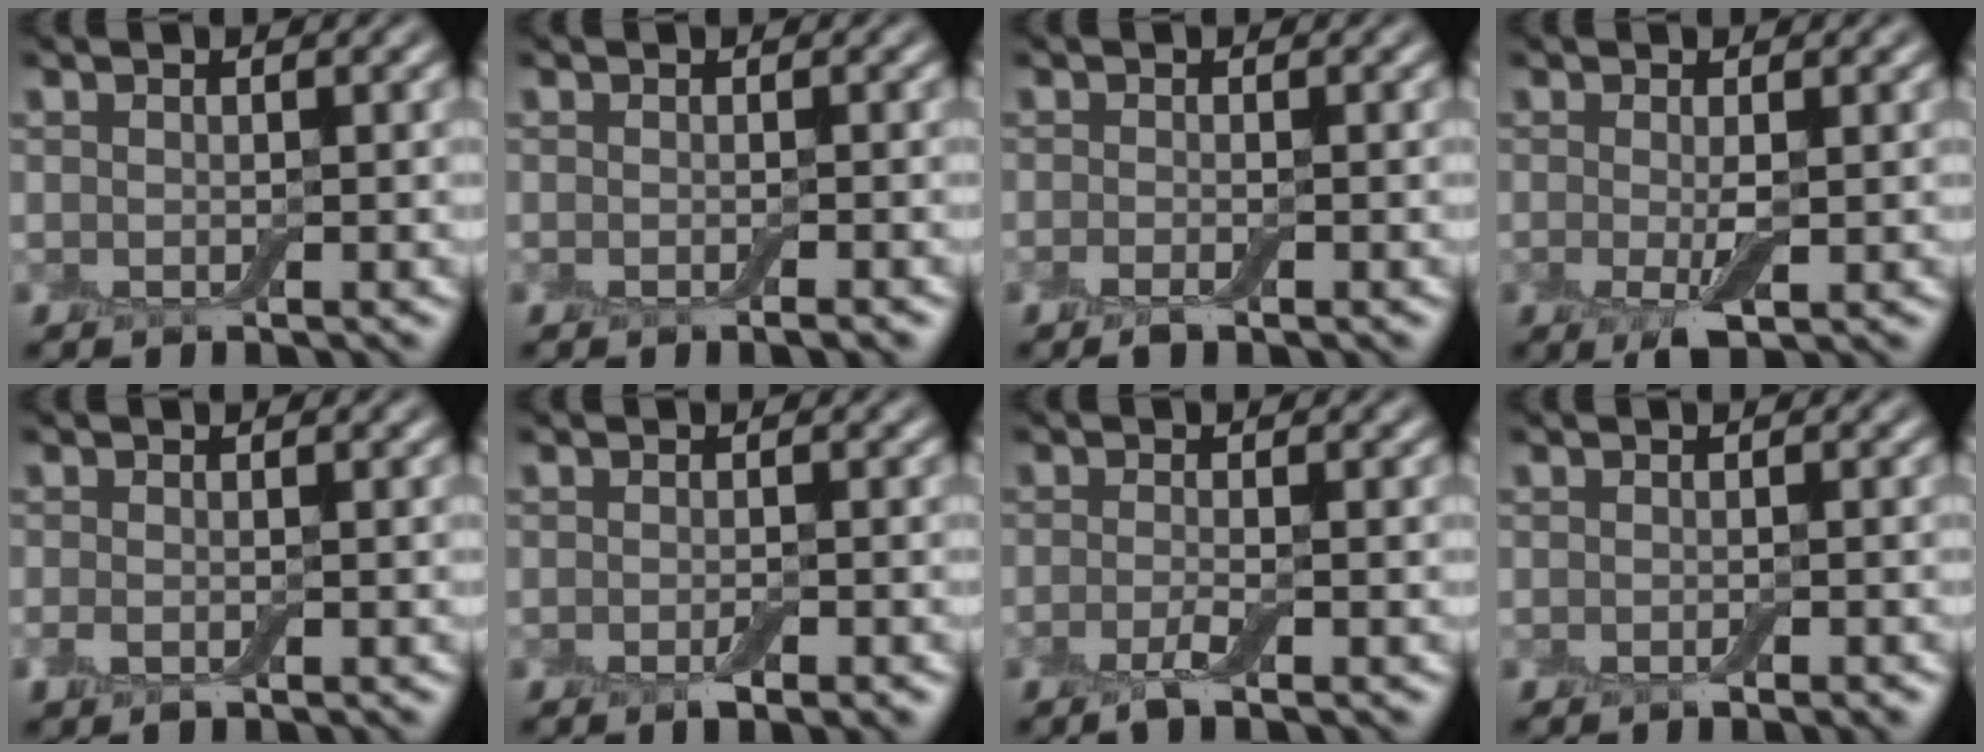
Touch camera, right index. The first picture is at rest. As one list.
[{"total": 1.1, "force": [-0.5, 0.1, 0.9], "torque": [-0.009, -0.002, -0.010]}, {"total": 1.1, "force": [-0.6, 0.2, 0.9], "torque": [-0.018, -0.005, -0.014]}, {"total": 2.4, "force": [-0.3, 0.5, 2.4], "torque": [-0.048, -0.008, -0.004]}, {"total": 1.1, "force": [-0.4, 0.5, 0.9], "torque": [-0.022, -0.003, -0.009]}, {"total": 1.6, "force": [-0.8, 0.3, 1.3], "torque": [-0.020, -0.004, -0.013]}, {"total": 2.0, "force": [-0.9, 0.3, 1.7], "torque": [-0.033, -0.003, -0.022]}, {"total": 0.9, "force": [-0.5, 0.1, 0.7], "torque": [-0.011, -0.003, -0.007]}]